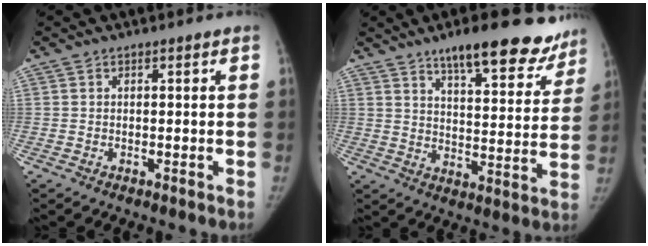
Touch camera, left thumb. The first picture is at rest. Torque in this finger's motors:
{"motor_torque": [0.27, 0.01, 0.97, -0.79, 0.11]}